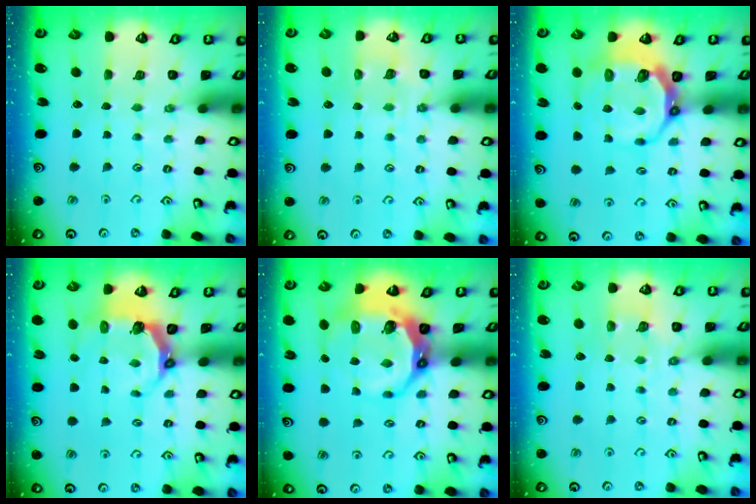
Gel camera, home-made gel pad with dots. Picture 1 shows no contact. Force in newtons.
{"total": 4.5, "press": 4.4, "slide": 0.6}
{"total": 9.4, "press": 8.6, "slide": 3.9}
{"total": 5.7, "press": 4.3, "slide": 3.8}
{"total": 12.3, "press": 11.6, "slide": 4.2}
{"total": 3.0, "press": 2.5, "slide": 1.6}